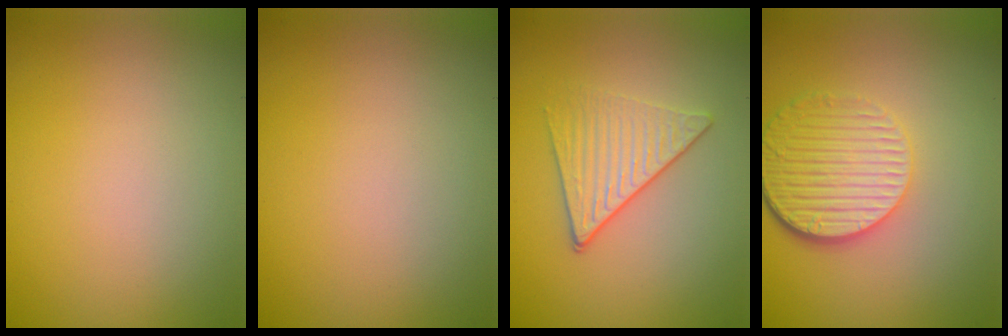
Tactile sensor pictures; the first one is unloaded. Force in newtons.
{"total": 0.0}
{"total": 3.4, "press": 2.9, "slide": 1.8}
{"total": 5.9, "press": 4.3, "slide": 4.1}